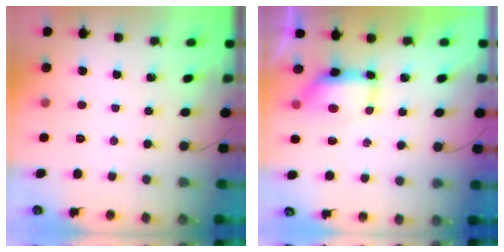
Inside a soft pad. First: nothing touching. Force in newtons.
{"total": 12.0, "press": 8.1, "slide": 8.8}